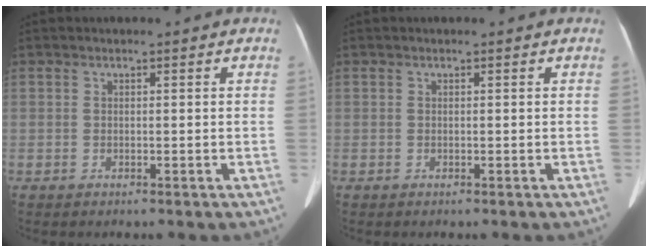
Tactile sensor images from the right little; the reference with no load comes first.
{"total": 0.0}